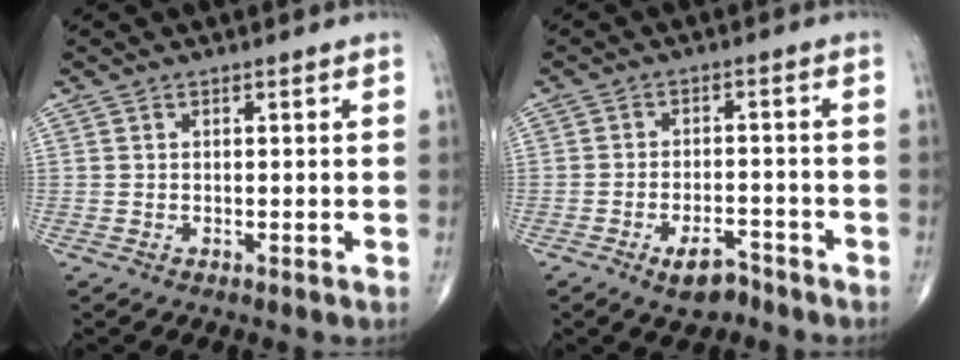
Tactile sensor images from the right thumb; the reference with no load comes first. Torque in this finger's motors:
{"motor_torque": [0.01, -0.06, 0.14, 0.09, 0.08]}